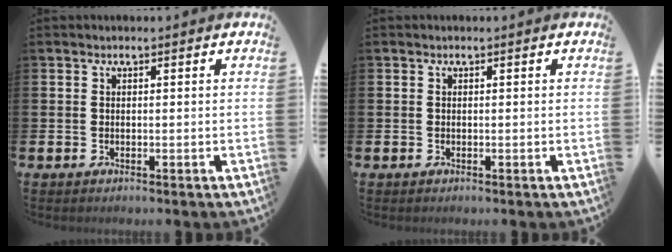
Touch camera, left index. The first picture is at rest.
{"total": 0.0}